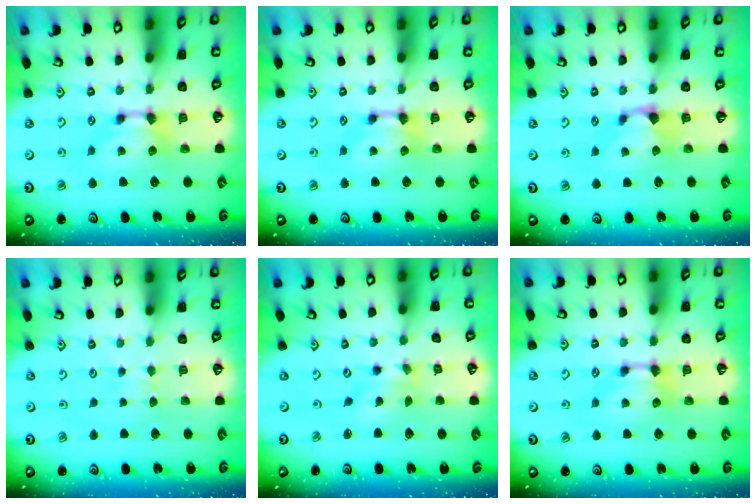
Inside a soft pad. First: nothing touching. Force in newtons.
{"total": 0.0}
{"total": 1.1, "press": 0.8, "slide": 0.7}
{"total": 2.7, "press": 2.7, "slide": 0.4}
{"total": 2.2, "press": 2.0, "slide": 1.0}
{"total": 0.0}